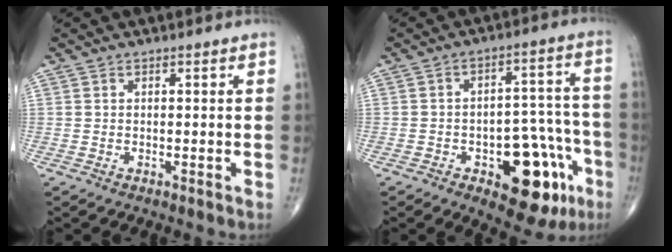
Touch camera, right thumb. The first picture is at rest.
{"total": 16.5, "force": [-7.2, 8.1, 12.4], "torque": [-0.109, 0.051, -0.088]}